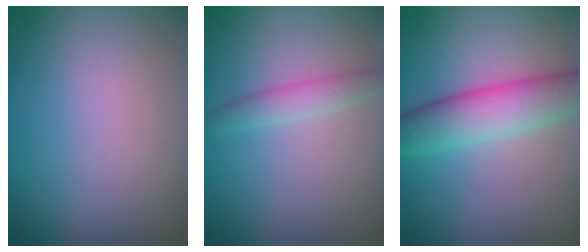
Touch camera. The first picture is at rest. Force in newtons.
{"total": 1.9, "press": 1.9, "slide": 0.1}
{"total": 5.7, "press": 5.7, "slide": 0.1}